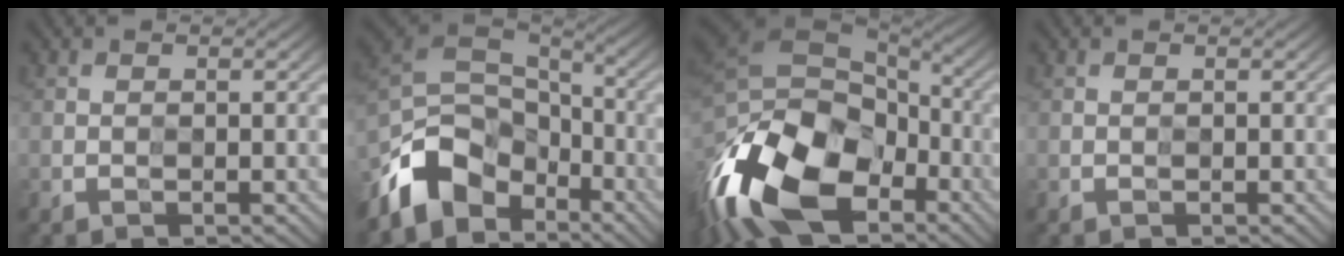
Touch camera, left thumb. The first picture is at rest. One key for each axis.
{"total": 9.7, "fx": -6.2, "fy": 6.5, "fz": 3.7, "tx": -0.076, "ty": -0.003, "tz": -0.126}
{"total": 18.1, "fx": -8.6, "fy": 11.6, "fz": 10.8, "tx": -0.230, "ty": -0.023, "tz": -0.121}
{"total": 0.0}